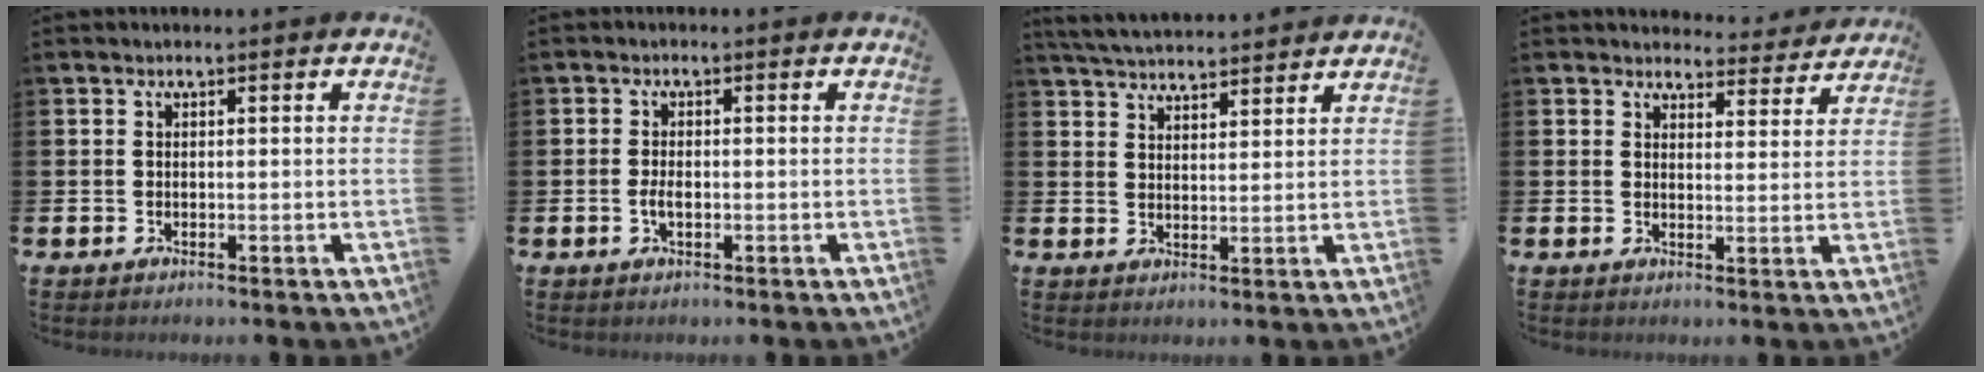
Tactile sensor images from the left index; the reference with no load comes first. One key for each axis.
{"total": 1.9, "fx": -0.4, "fy": 0.9, "fz": 1.6, "tx": -0.025, "ty": -0.001, "tz": -0.009}
{"total": 4.7, "fx": 4.7, "fy": 0.3, "fz": 0.3, "tx": -0.027, "ty": -0.023, "tz": 0.087}
{"total": 3.9, "fx": 3.8, "fy": 1.0, "fz": 0.0, "tx": -0.004, "ty": -0.026, "tz": 0.065}